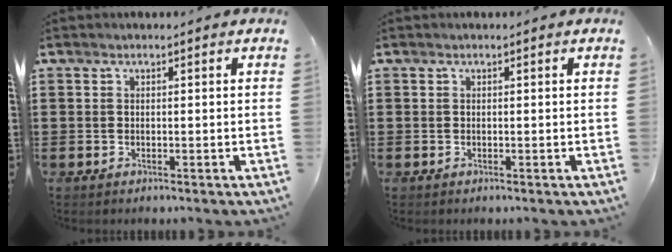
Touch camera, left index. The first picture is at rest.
{"total": 0.0}